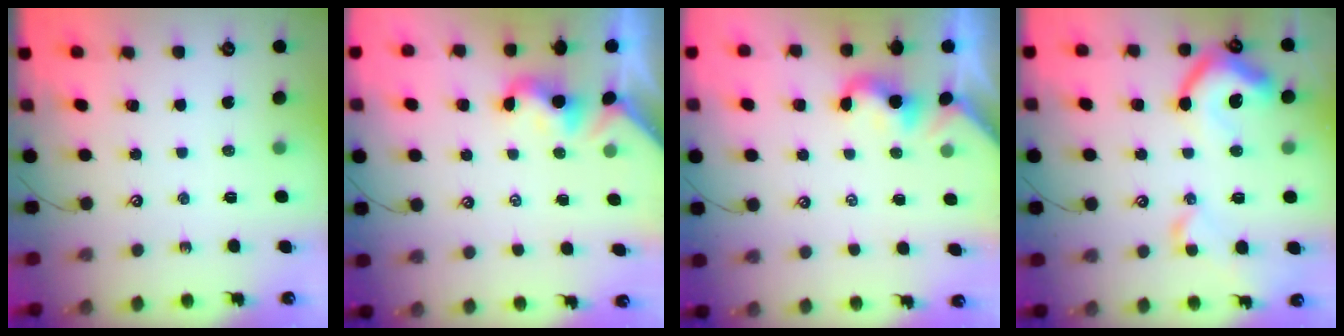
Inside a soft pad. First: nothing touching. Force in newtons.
{"total": 2.0, "press": 2.0, "slide": 0.4}
{"total": 2.4, "press": 2.4, "slide": 0.1}
{"total": 13.1, "press": 13.0, "slide": 1.7}